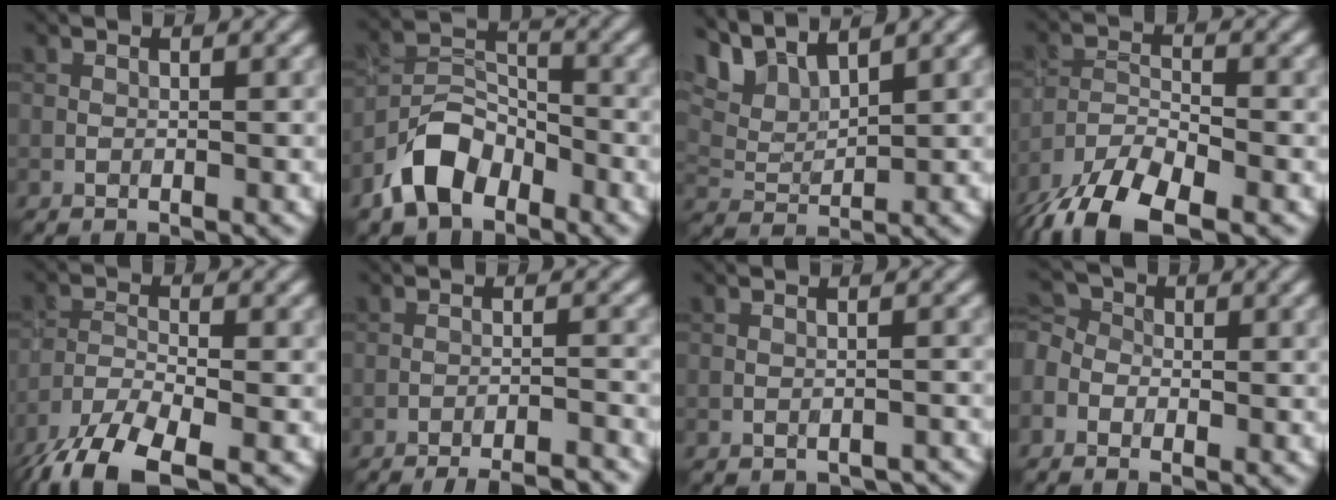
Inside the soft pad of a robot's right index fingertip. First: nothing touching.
{"total": 5.5, "force": [-3.5, 3.3, 2.7], "torque": [-0.049, 0.006, -0.073]}
{"total": 5.0, "force": [4.2, 1.4, 2.4], "torque": [-0.062, 0.004, 0.082]}
{"total": 8.5, "force": [-6.0, 3.0, 5.1], "torque": [-0.092, -0.013, -0.116]}
{"total": 8.1, "force": [-5.7, 2.5, 5.2], "torque": [-0.102, -0.021, -0.113]}
{"total": 8.5, "force": [-8.0, 1.7, 2.6], "torque": [-0.016, 0.020, -0.096]}
{"total": 1.5, "force": [-1.2, 0.7, 0.4], "torque": [-0.001, 0.001, -0.016]}
{"total": 3.3, "force": [-1.1, 2.6, 1.7], "torque": [-0.027, 0.009, -0.028]}